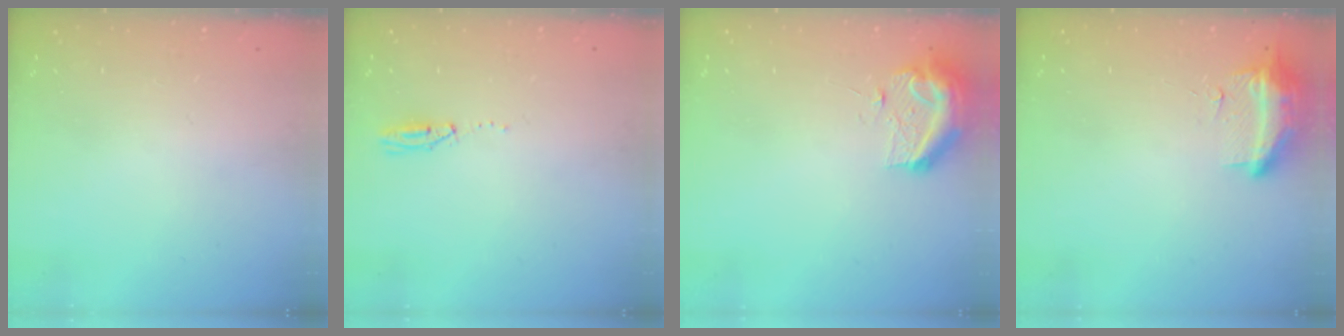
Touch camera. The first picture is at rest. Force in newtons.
{"total": 3.5, "press": 2.9, "slide": 2.0}
{"total": 10.2, "press": 10.2, "slide": 0.3}
{"total": 19.3, "press": 12.1, "slide": 15.1}